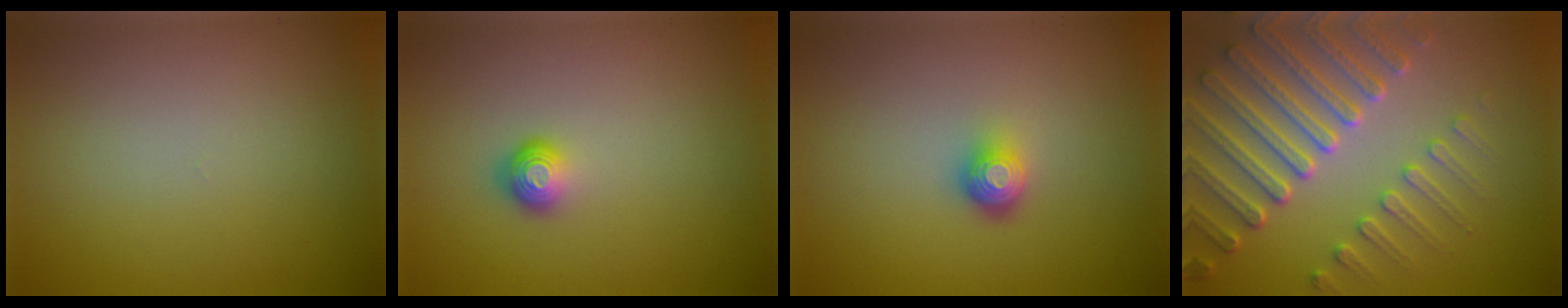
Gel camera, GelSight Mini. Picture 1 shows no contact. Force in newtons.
{"total": 1.7, "press": 1.3, "slide": 1.2}
{"total": 2.0, "press": 1.4, "slide": 1.4}
{"total": 7.2, "press": 5.7, "slide": 4.4}